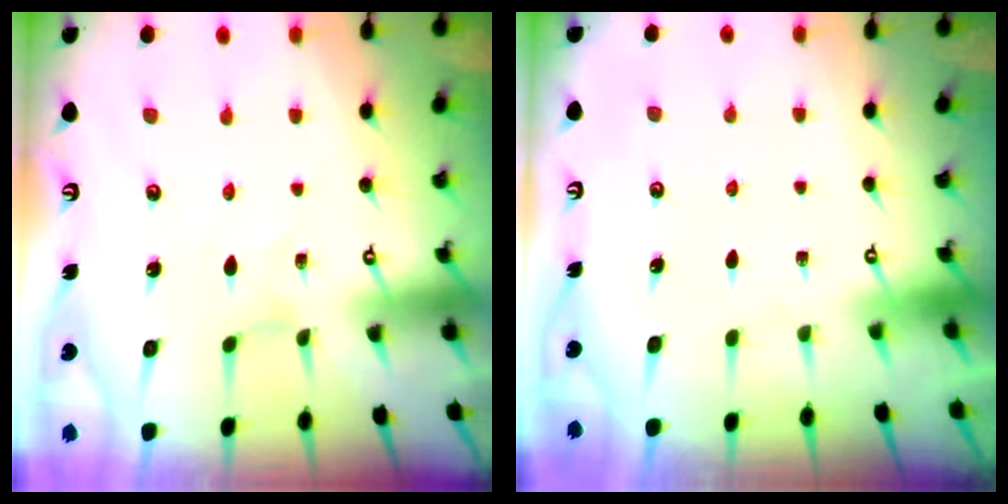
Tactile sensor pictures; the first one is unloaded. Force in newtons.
{"total": 0.0}